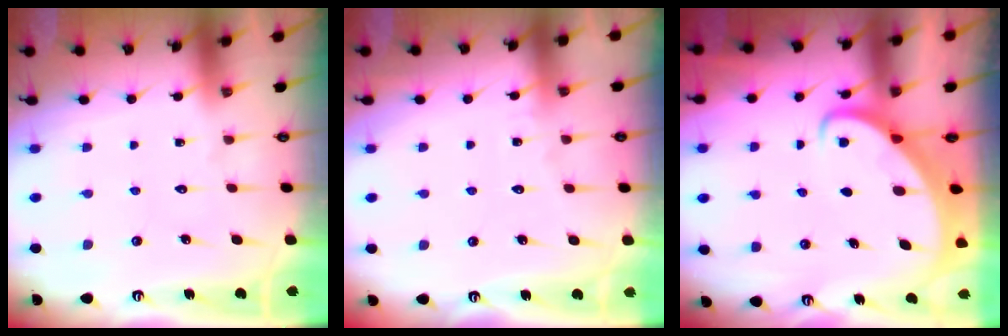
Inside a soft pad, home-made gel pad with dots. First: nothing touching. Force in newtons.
{"total": 4.8, "press": 4.7, "slide": 0.4}
{"total": 3.3, "press": 3.2, "slide": 0.6}